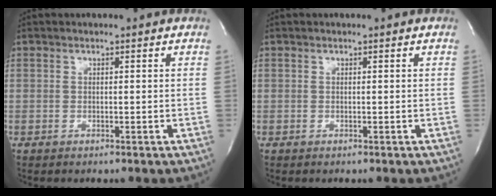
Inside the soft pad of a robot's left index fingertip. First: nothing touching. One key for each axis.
{"total": 0.0}